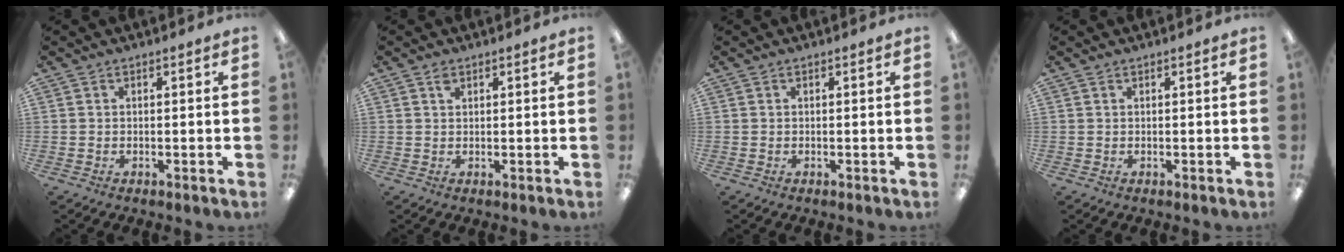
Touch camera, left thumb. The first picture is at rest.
{"total": 1.3, "force": [0.9, 0.7, 0.8], "torque": [-0.010, -0.003, 0.014]}
{"total": 0.0}
{"total": 0.0}